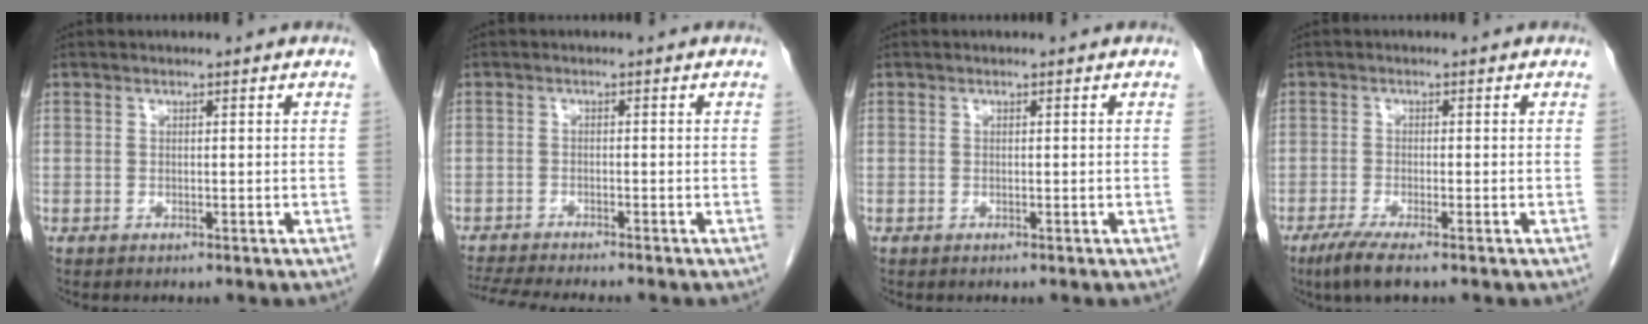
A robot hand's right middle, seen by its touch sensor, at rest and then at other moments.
{"total": 8.3, "force": [-7.5, 0.0, 3.6], "torque": [-0.056, -0.017, -0.120]}
{"total": 0.0}
{"total": 4.2, "force": [-2.8, 0.3, 3.1], "torque": [-0.062, -0.013, -0.053]}